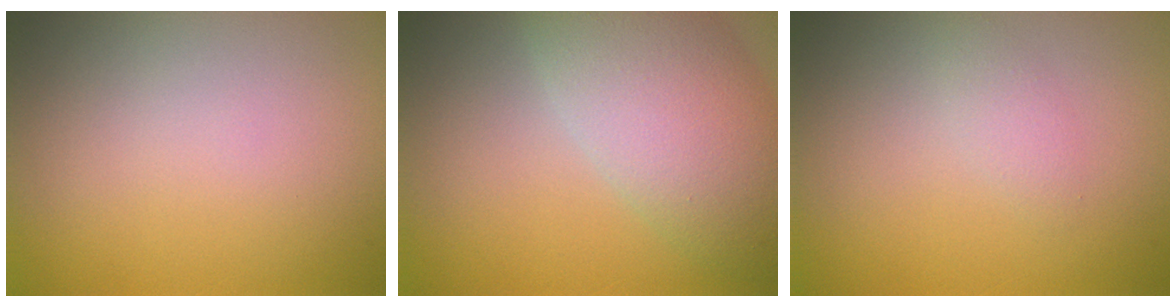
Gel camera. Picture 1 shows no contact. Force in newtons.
{"total": 7.7, "press": 7.7, "slide": 0.3}
{"total": 1.1, "press": 1.1, "slide": 0.1}